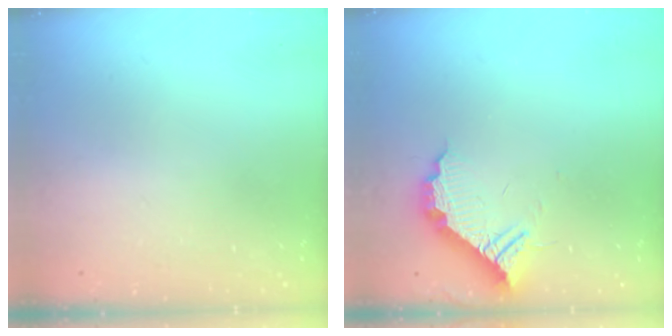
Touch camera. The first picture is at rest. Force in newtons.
{"total": 11.5, "press": 11.4, "slide": 0.7}